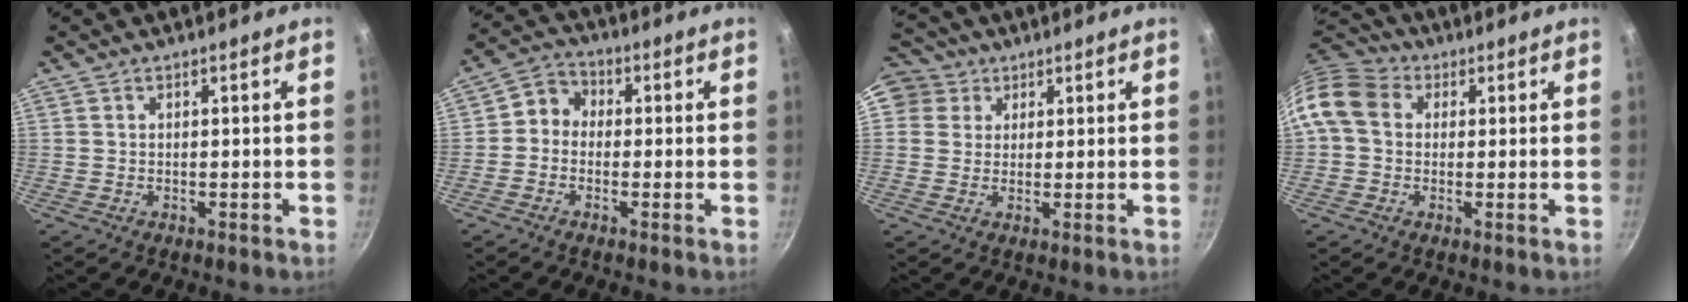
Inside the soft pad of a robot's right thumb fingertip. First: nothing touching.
{"total": 4.7, "force": [-0.8, 4.1, 2.2], "torque": [-0.017, 0.021, -0.033]}
{"total": 9.1, "force": [3.7, 7.9, 2.9], "torque": [-0.040, 0.012, 0.057]}
{"total": 11.2, "force": [1.7, 9.0, 6.4], "torque": [-0.113, 0.025, 0.013]}